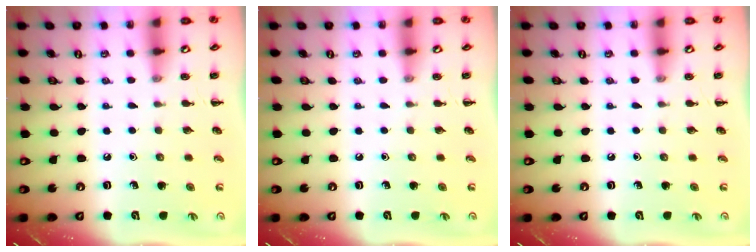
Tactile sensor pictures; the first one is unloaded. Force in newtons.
{"total": 0.0}
{"total": 0.0}